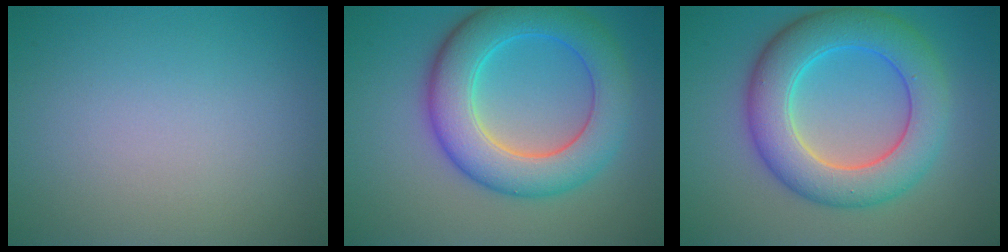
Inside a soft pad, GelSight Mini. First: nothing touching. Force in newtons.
{"total": 8.2, "press": 8.2, "slide": 0.1}
{"total": 8.2, "press": 8.2, "slide": 0.2}